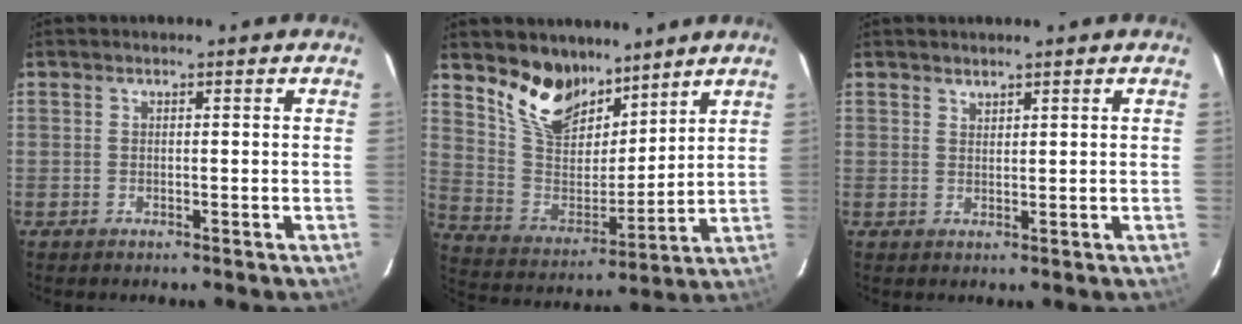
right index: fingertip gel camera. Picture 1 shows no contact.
{"total": 13.6, "force": [10.2, 7.0, 5.8], "torque": [-0.125, 0.000, 0.199]}
{"total": 1.1, "force": [1.1, 0.3, 0.1], "torque": [-0.003, 0.001, 0.021]}